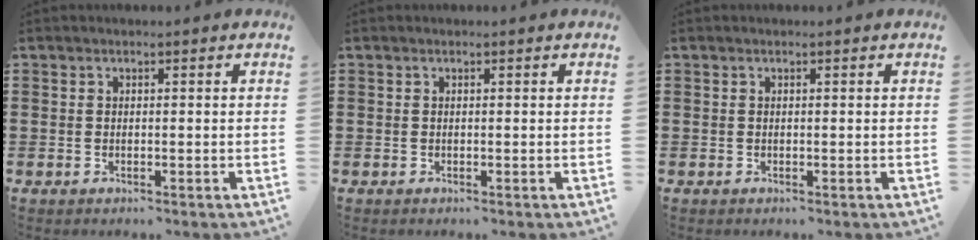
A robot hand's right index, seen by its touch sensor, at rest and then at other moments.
{"total": 0.0}
{"total": 0.0}